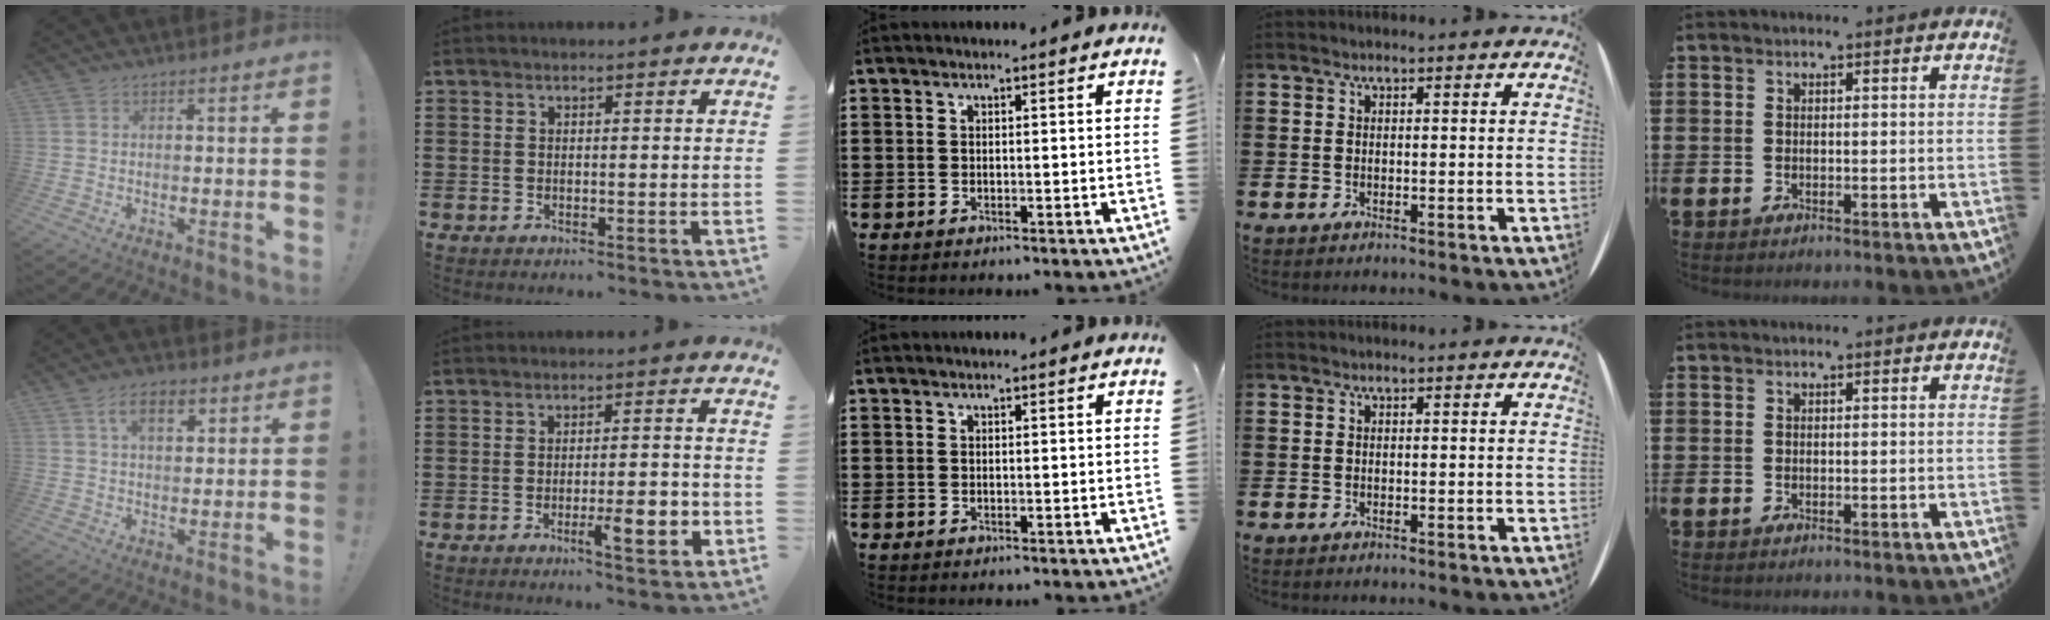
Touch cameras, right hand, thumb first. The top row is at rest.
{"thumb": {"total": 7.2, "force": [3.1, 3.9, 5.2], "torque": [-0.079, 0.002, 0.053]}, "index": {"total": 6.7, "force": [-2.5, 1.6, 6.0], "torque": [-0.083, -0.006, -0.036]}}